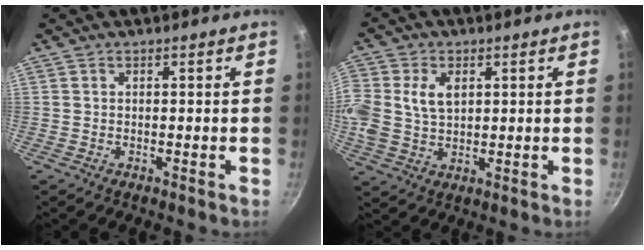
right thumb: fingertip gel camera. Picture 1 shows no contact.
{"total": 9.7, "force": [2.1, 6.9, 6.5], "torque": [-0.135, 0.002, 0.037]}